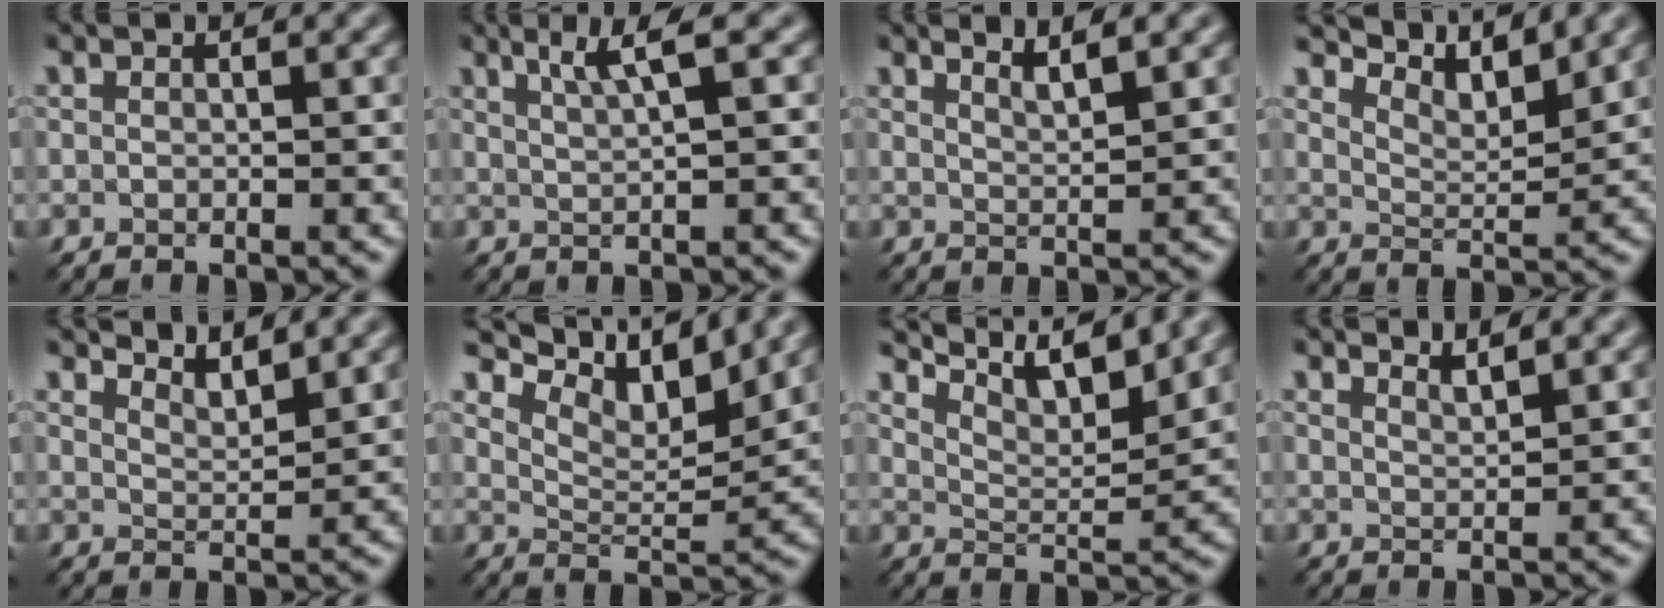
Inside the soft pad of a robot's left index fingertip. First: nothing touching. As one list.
[{"total": 3.2, "force": [1.7, 0.5, 2.7], "torque": [-0.036, 0.005, 0.029]}, {"total": 2.5, "force": [1.9, 0.6, 1.5], "torque": [-0.009, 0.007, 0.022]}, {"total": 5.6, "force": [5.2, 0.9, 2.1], "torque": [-0.046, 0.001, 0.081]}, {"total": 3.0, "force": [2.9, 0.4, 0.8], "torque": [-0.007, -0.002, 0.042]}, {"total": 7.4, "force": [5.9, 1.9, 4.1], "torque": [-0.074, 0.003, 0.096]}, {"total": 6.9, "force": [5.7, 1.3, 3.6], "torque": [-0.066, 0.003, 0.088]}, {"total": 1.8, "force": [1.6, 0.4, 0.9], "torque": [-0.003, 0.002, 0.022]}]